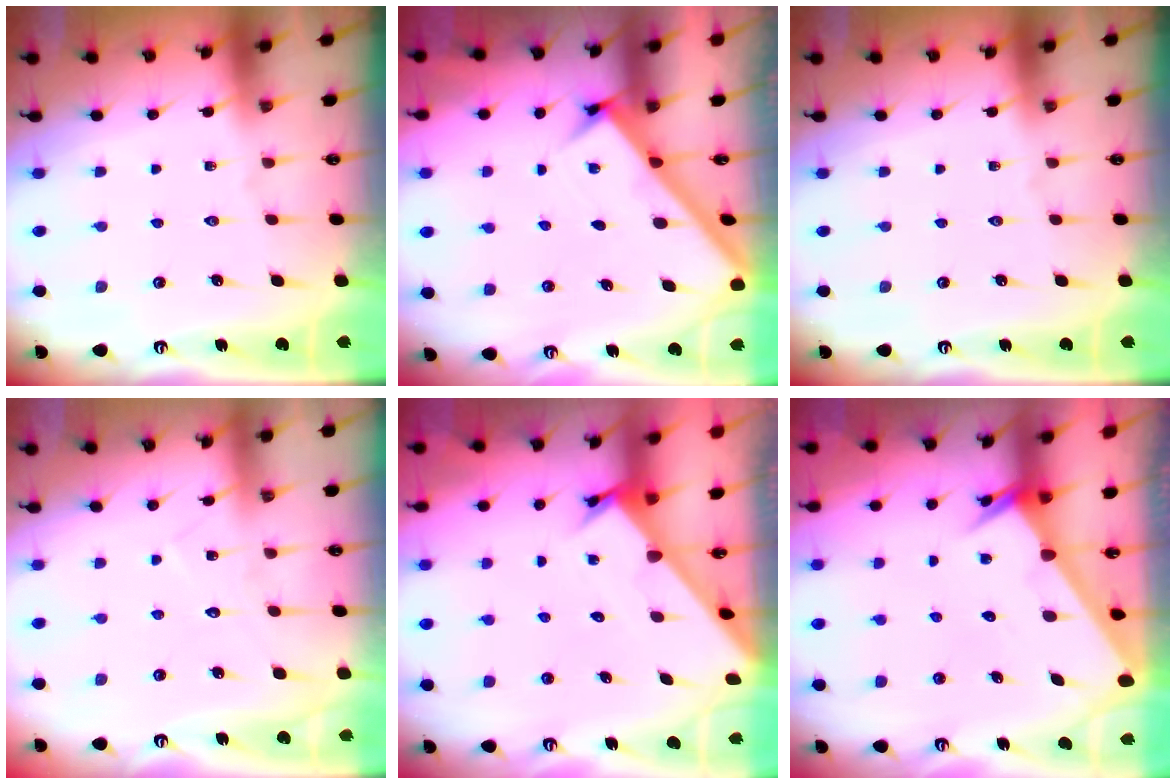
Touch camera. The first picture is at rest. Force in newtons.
{"total": 2.4, "press": 2.4, "slide": 0.3}
{"total": 0.0}
{"total": 6.6, "press": 6.6, "slide": 0.5}
{"total": 2.3, "press": 2.3, "slide": 0.1}
{"total": 2.5, "press": 2.5, "slide": 0.1}